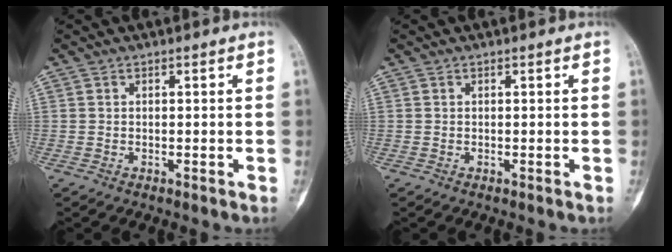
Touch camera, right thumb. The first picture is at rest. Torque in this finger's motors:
{"motor_torque": [0.14, 0.09, 0.06, -0.13, 0.00]}